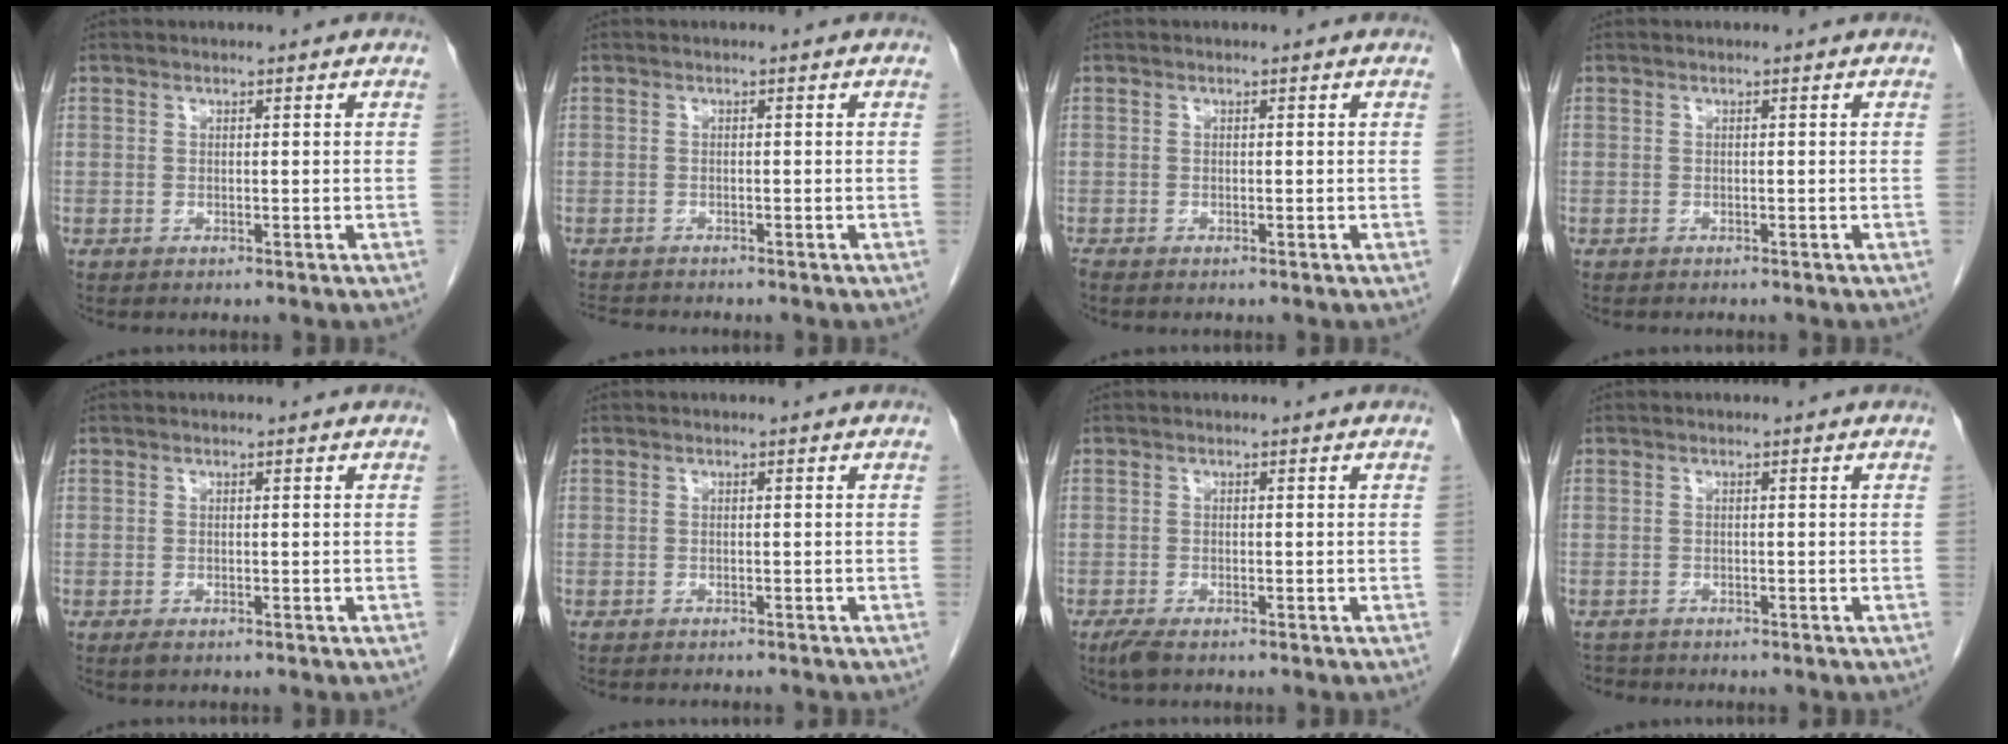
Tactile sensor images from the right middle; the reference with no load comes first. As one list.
[{"total": 2.7, "force": [-2.6, 0.1, 0.5], "torque": [-0.012, -0.013, -0.042]}, {"total": 0.5, "force": [-0.5, 0.0, 0.2], "torque": [-0.010, -0.003, -0.012]}, {"total": 1.9, "force": [-1.7, 0.4, 0.8], "torque": [-0.014, -0.002, -0.018]}, {"total": 0.7, "force": [-0.5, 0.3, 0.5], "torque": [-0.010, -0.001, -0.004]}, {"total": 2.6, "force": [-2.4, 0.4, 0.7], "torque": [-0.009, -0.003, -0.029]}, {"total": 2.3, "force": [-1.6, 0.7, 1.5], "torque": [-0.035, -0.007, -0.028]}, {"total": 1.5, "force": [-1.4, 0.5, -0.2], "torque": [-0.002, -0.003, -0.023]}]